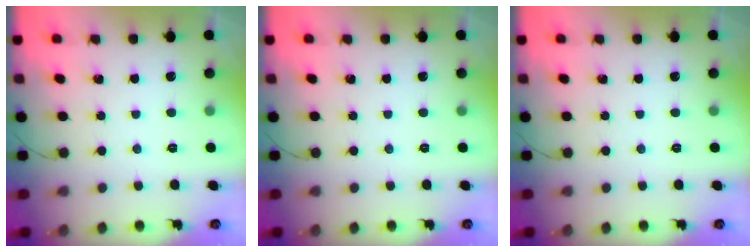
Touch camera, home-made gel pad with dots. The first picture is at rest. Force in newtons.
{"total": 0.0}
{"total": 0.0}